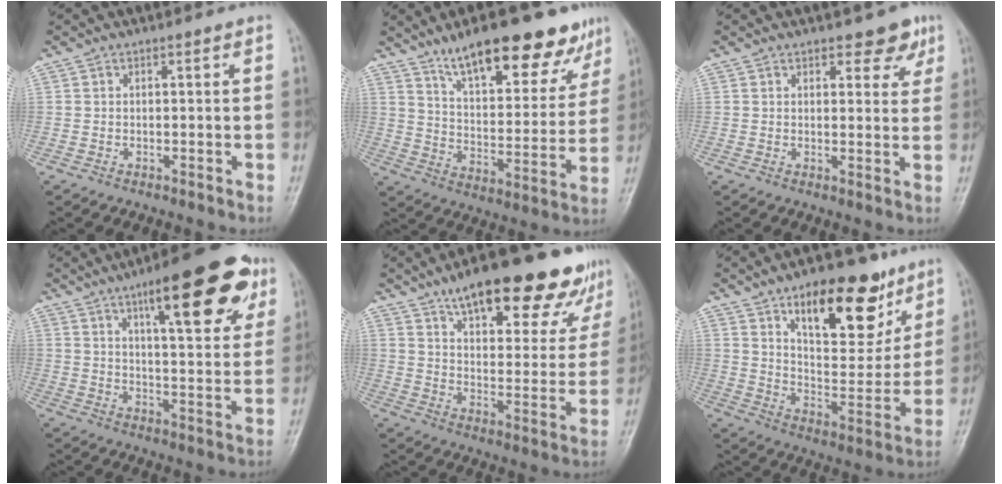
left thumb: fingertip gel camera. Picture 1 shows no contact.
{"total": 20.7, "force": [14.4, 7.1, 13.1], "torque": [-0.145, -0.059, 0.224]}
{"total": 4.9, "force": [3.2, 2.5, 2.7], "torque": [-0.004, -0.015, 0.039]}
{"total": 19.6, "force": [10.3, 5.7, 15.6], "torque": [-0.185, -0.028, 0.146]}
{"total": 24.3, "force": [17.0, 8.2, 15.3], "torque": [-0.171, -0.051, 0.241]}
{"total": 19.6, "force": [11.6, 8.8, 13.2], "torque": [-0.140, -0.065, 0.186]}